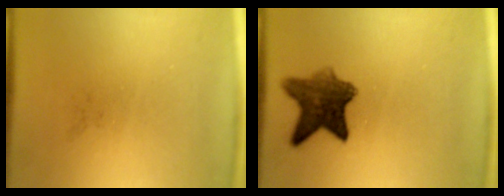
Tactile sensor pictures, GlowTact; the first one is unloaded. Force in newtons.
{"total": 7.7}